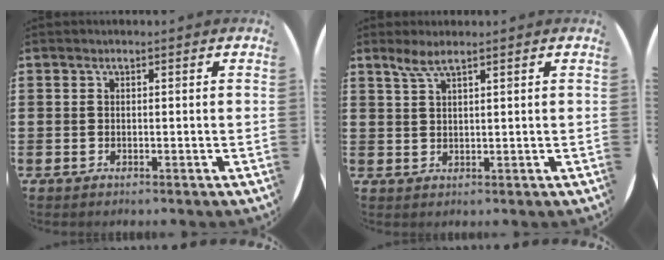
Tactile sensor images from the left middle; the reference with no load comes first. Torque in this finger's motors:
{"motor_torque": [0.43, -0.27, 0.22, 0.04]}